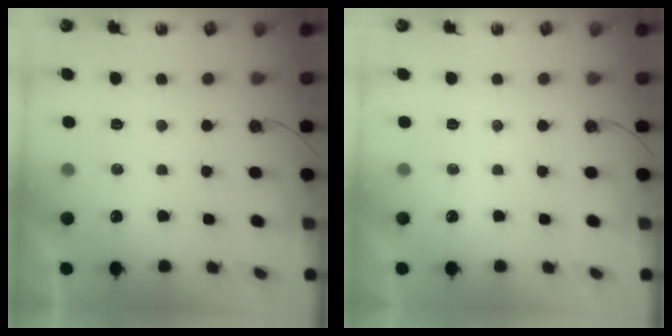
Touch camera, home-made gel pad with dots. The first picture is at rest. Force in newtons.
{"total": 0.0}